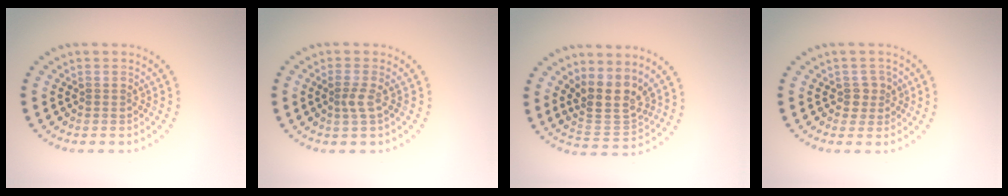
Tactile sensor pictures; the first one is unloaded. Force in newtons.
{"total": 1.4, "press": 1.2, "slide": 0.8}
{"total": 4.0, "press": 3.3, "slide": 2.2}
{"total": 1.6, "press": 1.4, "slide": 0.8}